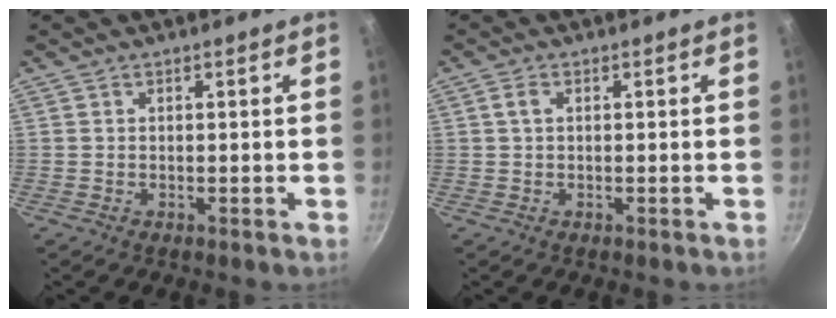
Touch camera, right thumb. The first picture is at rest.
{"total": 1.6, "force": [0.3, 1.0, 1.2], "torque": [-0.025, 0.004, 0.004]}